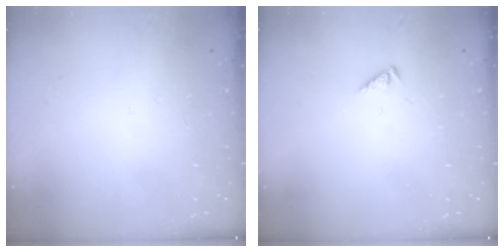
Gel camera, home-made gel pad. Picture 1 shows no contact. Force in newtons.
{"total": 1.2, "press": 1.1, "slide": 0.3}